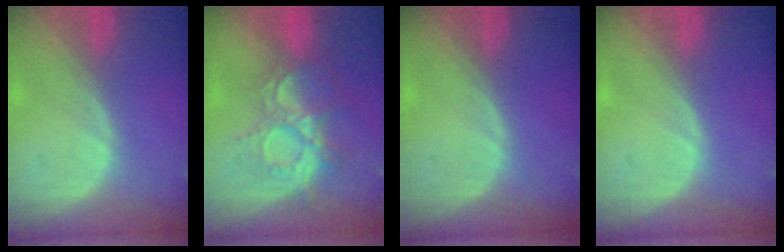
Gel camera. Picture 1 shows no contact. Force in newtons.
{"total": 9.0, "press": 8.0, "slide": 4.0}
{"total": 0.0}
{"total": 0.0}